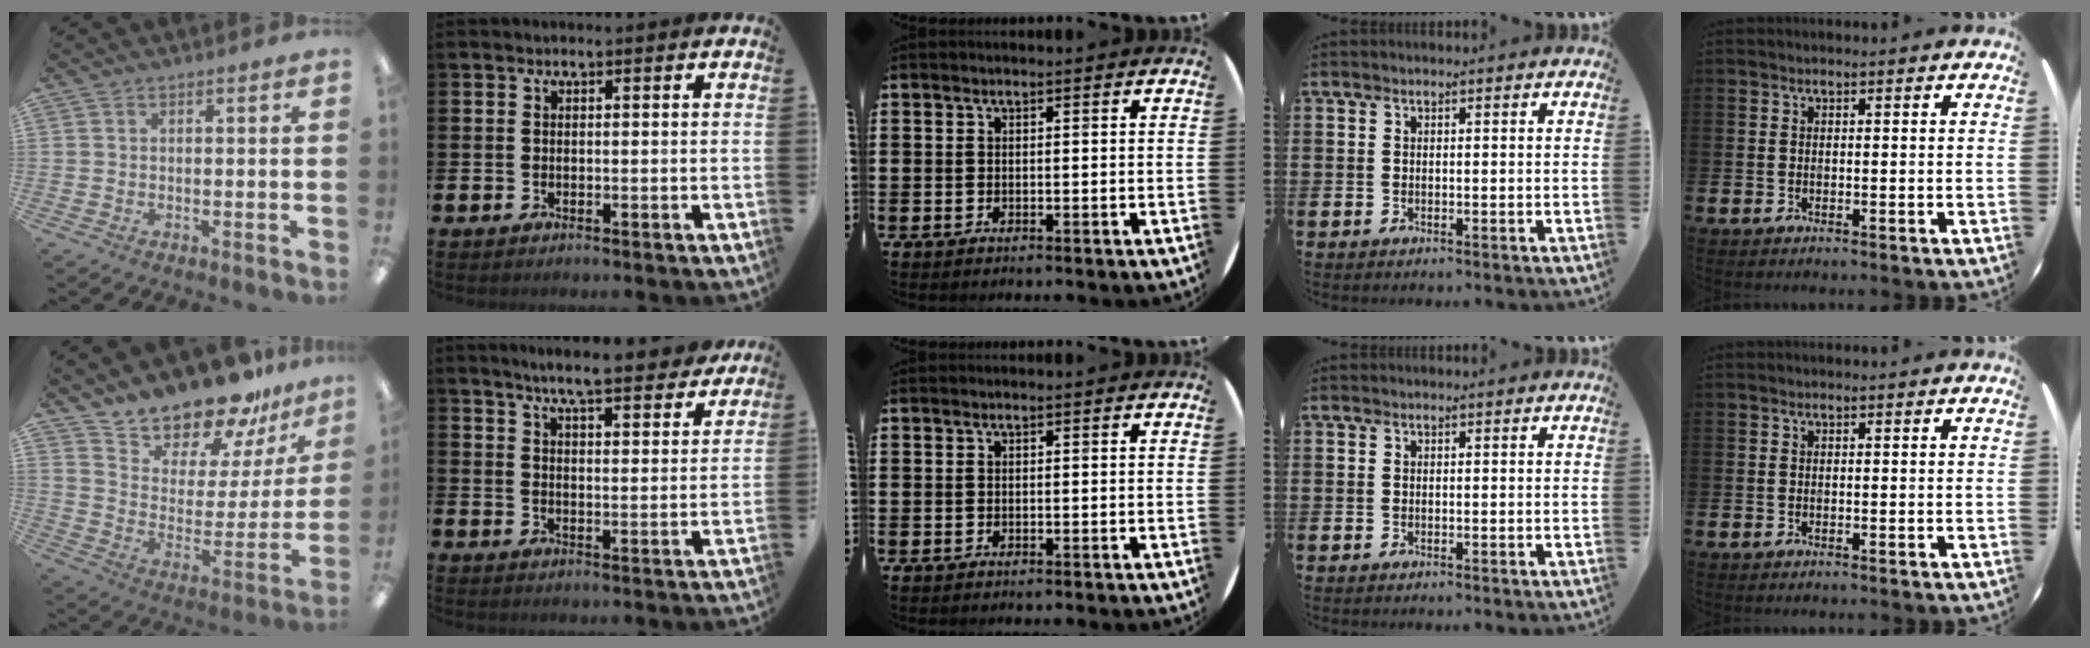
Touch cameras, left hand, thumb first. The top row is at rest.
{"thumb": {"total": 17.4, "force": [16.4, 5.1, 3.2], "torque": [-0.067, -0.144, 0.291]}, "index": {"total": 7.0, "force": [6.6, 0.7, 2.2], "torque": [-0.044, -0.043, 0.113]}}